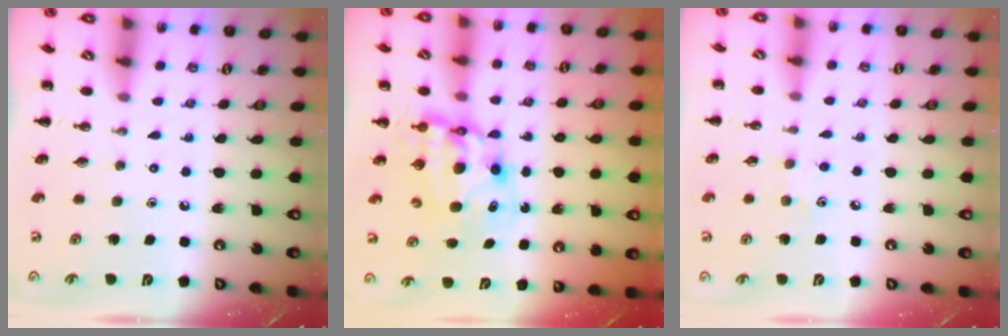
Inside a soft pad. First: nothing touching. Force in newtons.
{"total": 7.8, "press": 7.5, "slide": 2.2}
{"total": 4.5, "press": 4.4, "slide": 1.1}